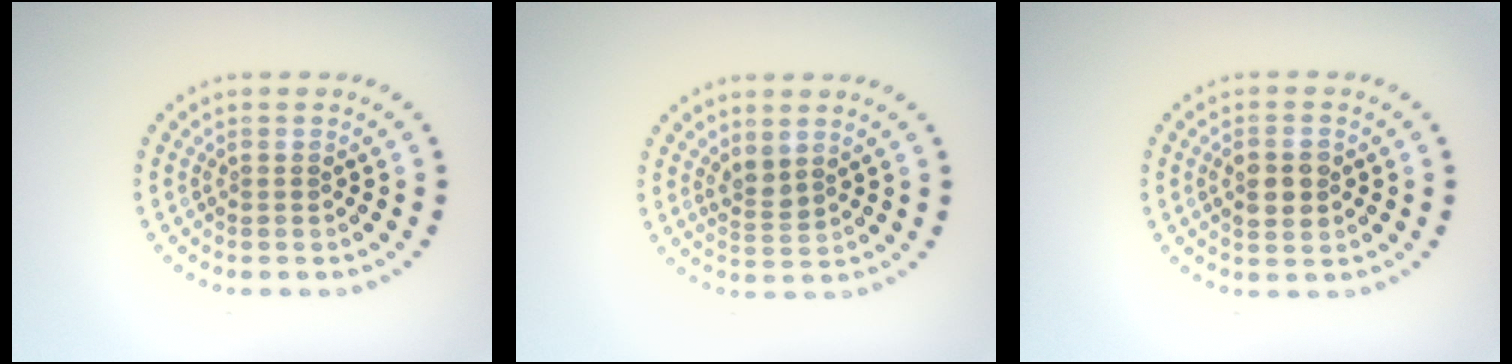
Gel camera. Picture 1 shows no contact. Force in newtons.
{"total": 1.6, "press": 1.3, "slide": 0.9}
{"total": 2.8, "press": 2.8, "slide": 0.2}